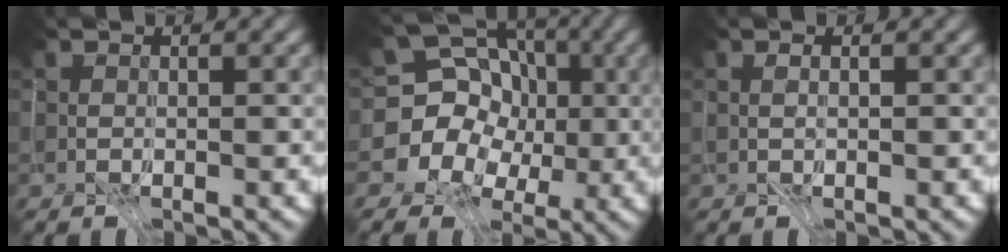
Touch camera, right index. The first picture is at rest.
{"total": 10.1, "force": [-1.0, 8.8, 4.8], "torque": [-0.093, 0.023, -0.029]}
{"total": 0.9, "force": [-0.6, -0.7, -0.1], "torque": [0.007, -0.002, -0.007]}